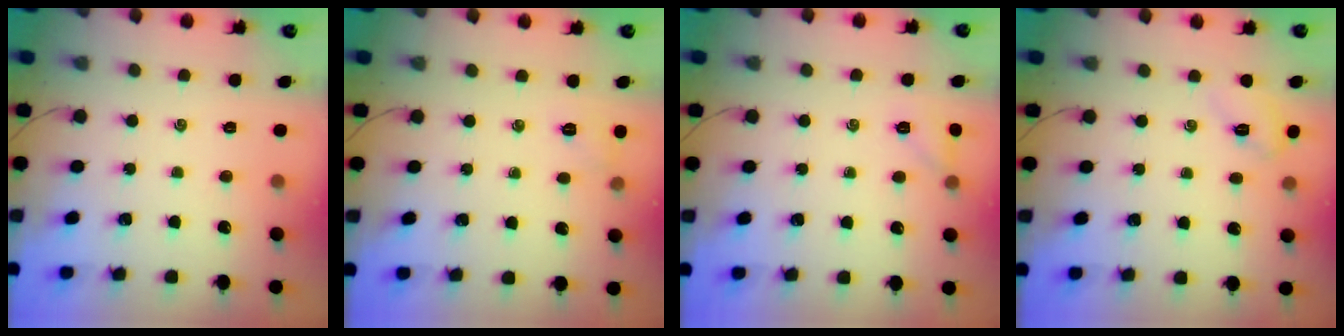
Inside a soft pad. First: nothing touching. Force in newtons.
{"total": 4.5, "press": 4.2, "slide": 1.5}
{"total": 6.3, "press": 6.1, "slide": 1.5}
{"total": 3.6, "press": 3.5, "slide": 0.9}